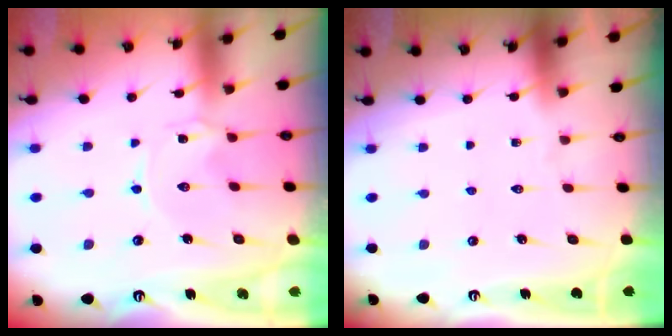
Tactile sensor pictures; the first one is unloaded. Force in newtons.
{"total": 0.0}